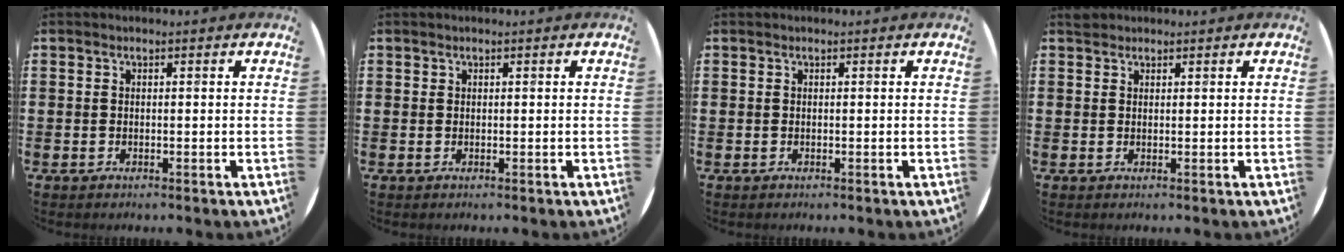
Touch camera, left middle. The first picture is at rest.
{"total": 0.0}
{"total": 0.0}
{"total": 1.0, "force": [0.9, 0.4, 0.0], "torque": [-0.001, 0.003, 0.017]}